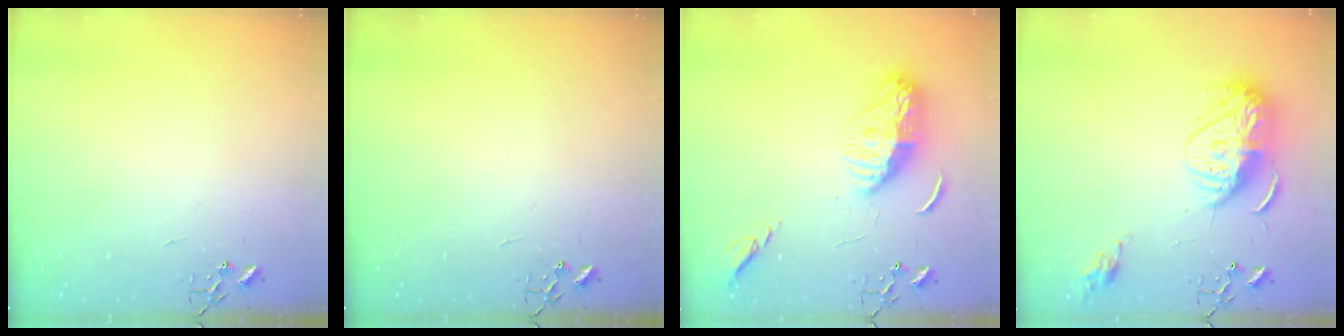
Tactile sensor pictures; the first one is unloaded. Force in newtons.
{"total": 0.0}
{"total": 13.7, "press": 13.6, "slide": 1.2}
{"total": 15.5, "press": 15.4, "slide": 1.4}